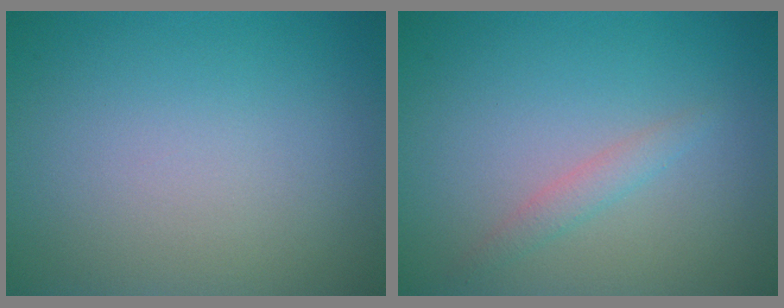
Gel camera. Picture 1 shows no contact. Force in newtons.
{"total": 2.0, "press": 2.0, "slide": 0.2}